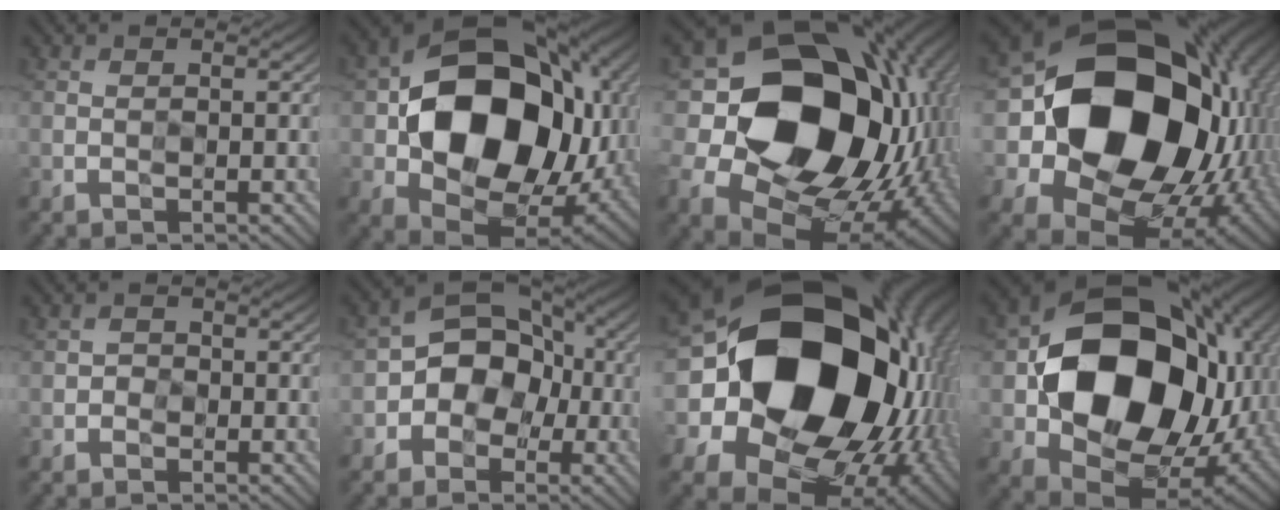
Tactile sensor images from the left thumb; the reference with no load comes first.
{"total": 18.0, "force": [1.3, 13.4, 11.9], "torque": [-0.204, -0.032, 0.041]}
{"total": 19.7, "force": [2.0, 16.0, 11.3], "torque": [-0.216, -0.030, 0.064]}
{"total": 20.6, "force": [2.5, 16.7, 11.8], "torque": [-0.243, -0.049, 0.088]}
{"total": 1.4, "force": [-0.7, 1.2, 0.1], "torque": [0.001, -0.001, -0.016]}
{"total": 7.4, "force": [-1.6, 6.2, 3.8], "torque": [-0.049, 0.003, -0.050]}
{"total": 23.5, "force": [2.6, 18.9, 13.7], "torque": [-0.269, -0.056, 0.056]}
{"total": 18.2, "force": [1.4, 14.0, 11.5], "torque": [-0.207, -0.036, 0.046]}